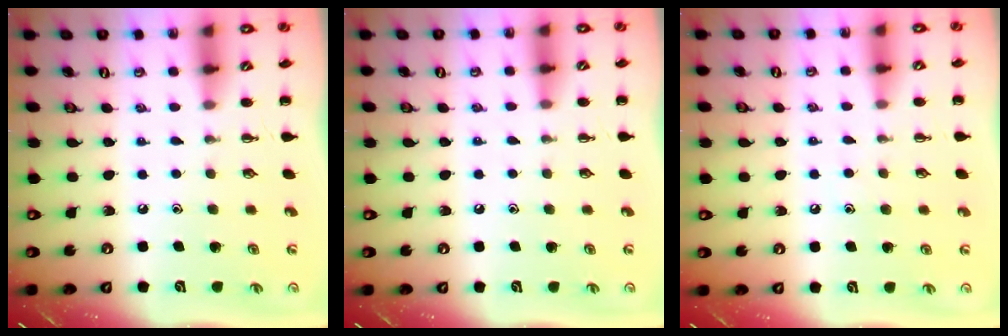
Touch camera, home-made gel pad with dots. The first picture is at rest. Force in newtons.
{"total": 6.3, "press": 6.0, "slide": 2.0}
{"total": 6.1, "press": 5.9, "slide": 1.4}